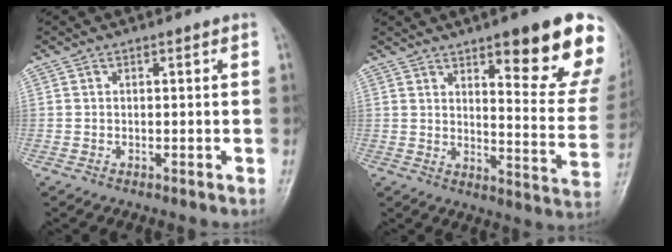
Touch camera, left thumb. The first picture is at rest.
{"total": 17.6, "force": [10.2, 4.0, 13.8], "torque": [-0.141, -0.060, 0.139]}